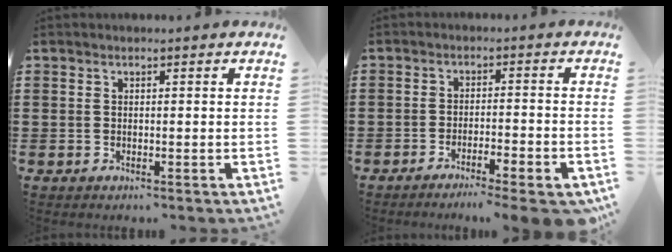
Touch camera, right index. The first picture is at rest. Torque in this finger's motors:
{"motor_torque": [0.64, 0.88, 0.33, 0.03]}